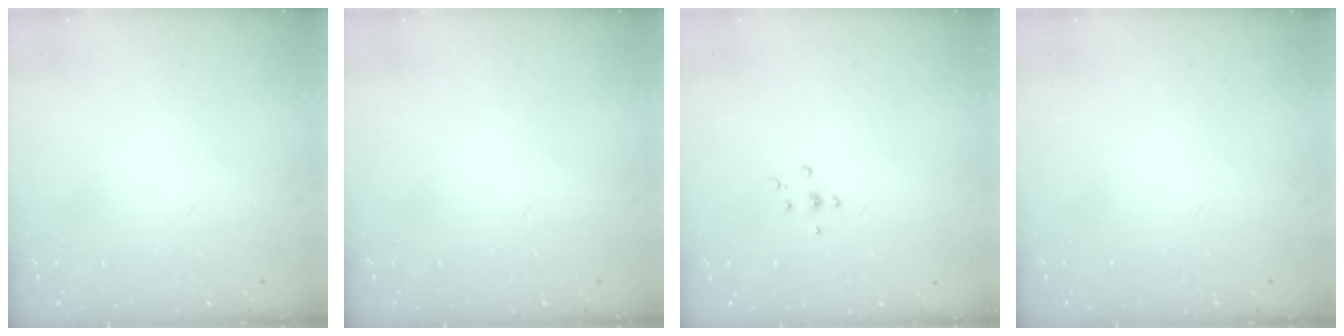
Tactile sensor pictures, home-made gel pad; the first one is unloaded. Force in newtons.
{"total": 0.0}
{"total": 4.6, "press": 4.4, "slide": 1.2}
{"total": 0.0}